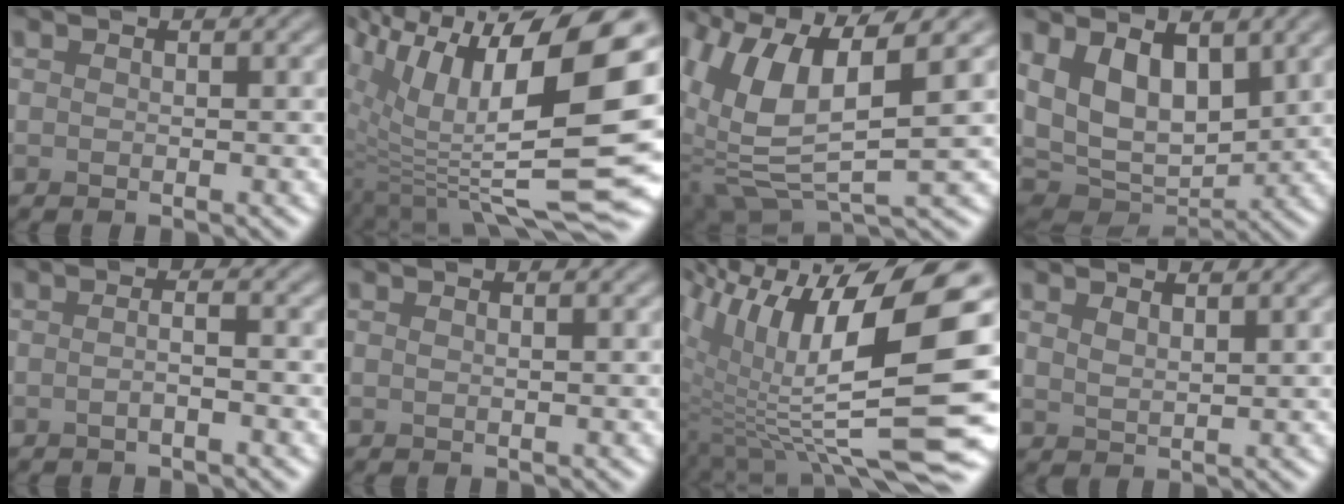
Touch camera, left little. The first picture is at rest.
{"total": 14.6, "force": [3.2, 5.1, 13.2], "torque": [-0.233, 0.005, 0.060]}
{"total": 10.1, "force": [2.6, 3.9, 8.9], "torque": [-0.196, -0.007, 0.051]}
{"total": 8.9, "force": [2.9, 5.2, 6.6], "torque": [-0.123, -0.010, 0.045]}
{"total": 1.7, "force": [-0.5, 0.4, 1.6], "torque": [-0.022, 0.000, -0.011]}
{"total": 0.5, "force": [0.2, 0.1, 0.5], "torque": [-0.011, 0.001, -0.001]}
{"total": 14.7, "force": [1.7, 4.7, 13.8], "torque": [-0.251, 0.004, 0.036]}
{"total": 1.5, "force": [1.2, 0.4, 0.8], "torque": [-0.020, -0.001, 0.024]}